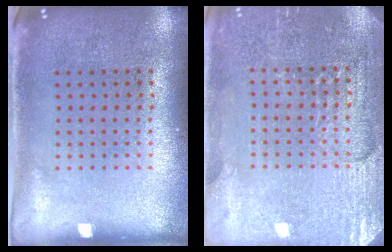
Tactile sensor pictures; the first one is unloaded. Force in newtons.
{"total": 3.1, "press": 3.1, "slide": 0.3}